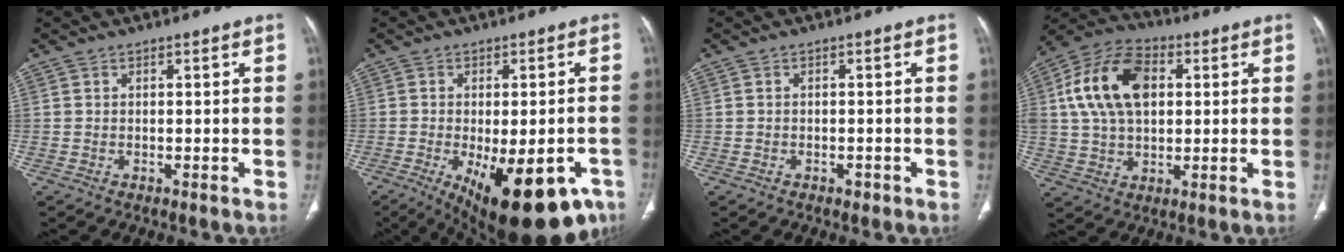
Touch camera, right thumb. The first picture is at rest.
{"total": 19.5, "force": [-9.3, 8.3, 15.0], "torque": [-0.163, -0.003, -0.115]}
{"total": 1.1, "force": [-0.6, 0.7, 0.4], "torque": [-0.006, 0.002, -0.009]}
{"total": 16.3, "force": [3.4, 10.3, 12.1], "torque": [-0.217, 0.014, 0.059]}